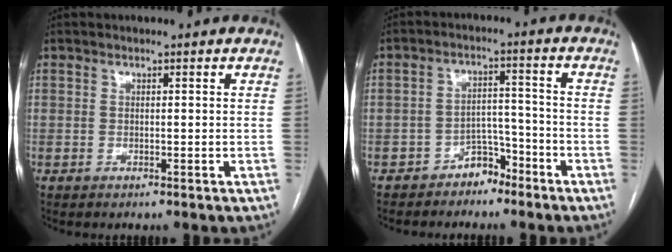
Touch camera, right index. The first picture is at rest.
{"total": 4.6, "force": [-3.5, 2.6, 1.4], "torque": [-0.013, 0.016, -0.058]}